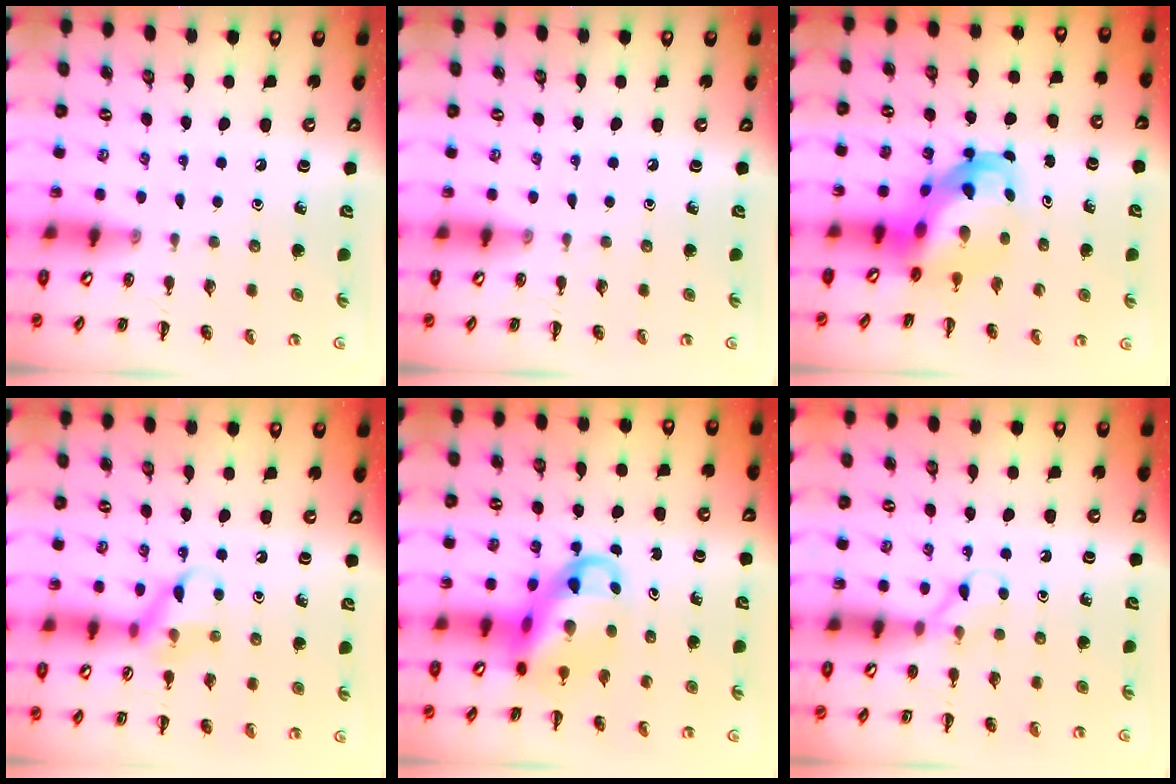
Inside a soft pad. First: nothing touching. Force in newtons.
{"total": 0.0}
{"total": 6.4, "press": 6.1, "slide": 1.9}
{"total": 10.9, "press": 10.8, "slide": 1.7}
{"total": 9.0, "press": 8.7, "slide": 2.4}
{"total": 4.2, "press": 3.9, "slide": 1.5}